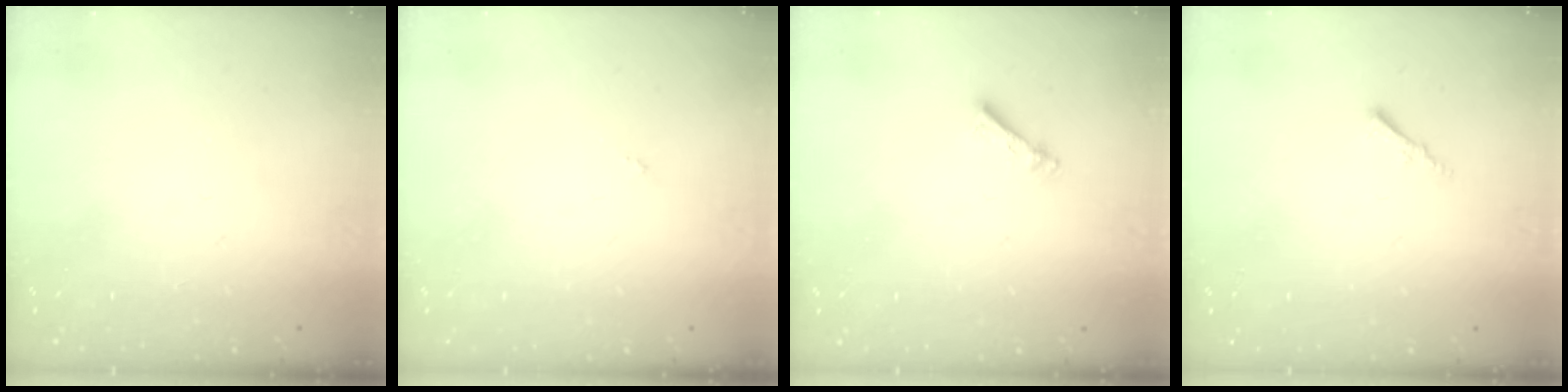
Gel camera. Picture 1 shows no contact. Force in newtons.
{"total": 0.0}
{"total": 3.5, "press": 3.5, "slide": 0.1}
{"total": 1.5, "press": 1.5, "slide": 0.4}